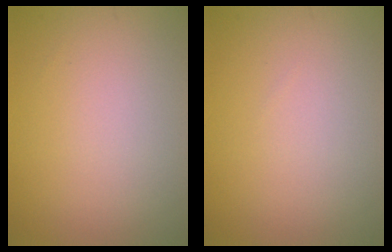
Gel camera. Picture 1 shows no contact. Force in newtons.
{"total": 0.0}